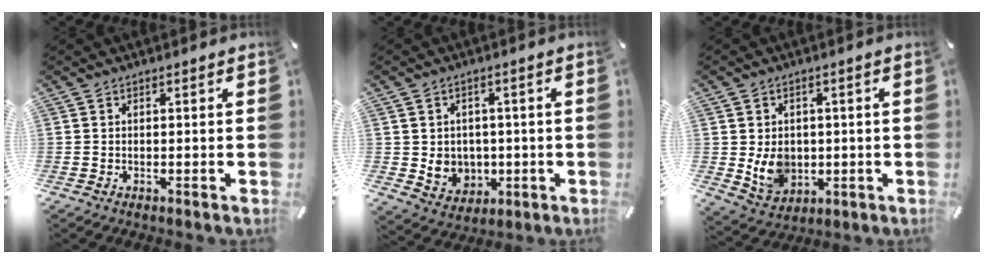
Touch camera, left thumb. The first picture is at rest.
{"total": 6.2, "force": [0.4, 6.0, 1.5], "torque": [-0.023, -0.006, 0.012]}
{"total": 7.6, "force": [-0.2, 6.7, 3.4], "torque": [-0.065, -0.002, -0.005]}